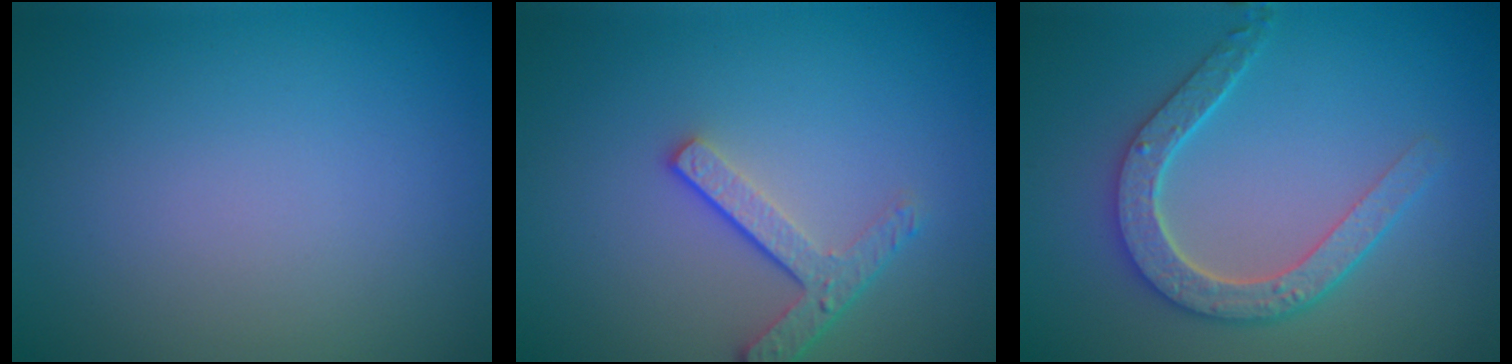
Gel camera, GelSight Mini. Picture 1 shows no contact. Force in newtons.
{"total": 3.3, "press": 2.5, "slide": 2.2}
{"total": 4.8, "press": 3.7, "slide": 3.0}